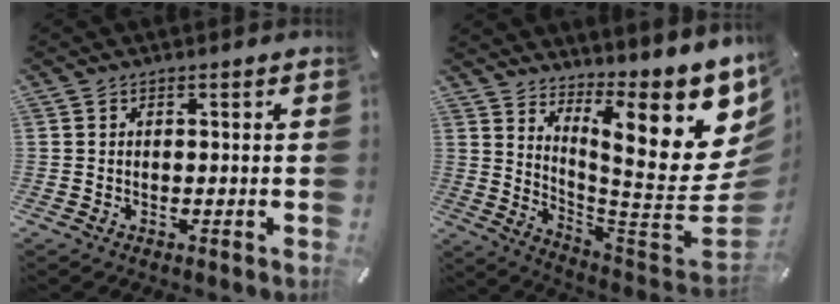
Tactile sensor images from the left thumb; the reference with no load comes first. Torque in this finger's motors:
{"motor_torque": [3.70, 1.32, 1.45, -1.32, 0.24]}